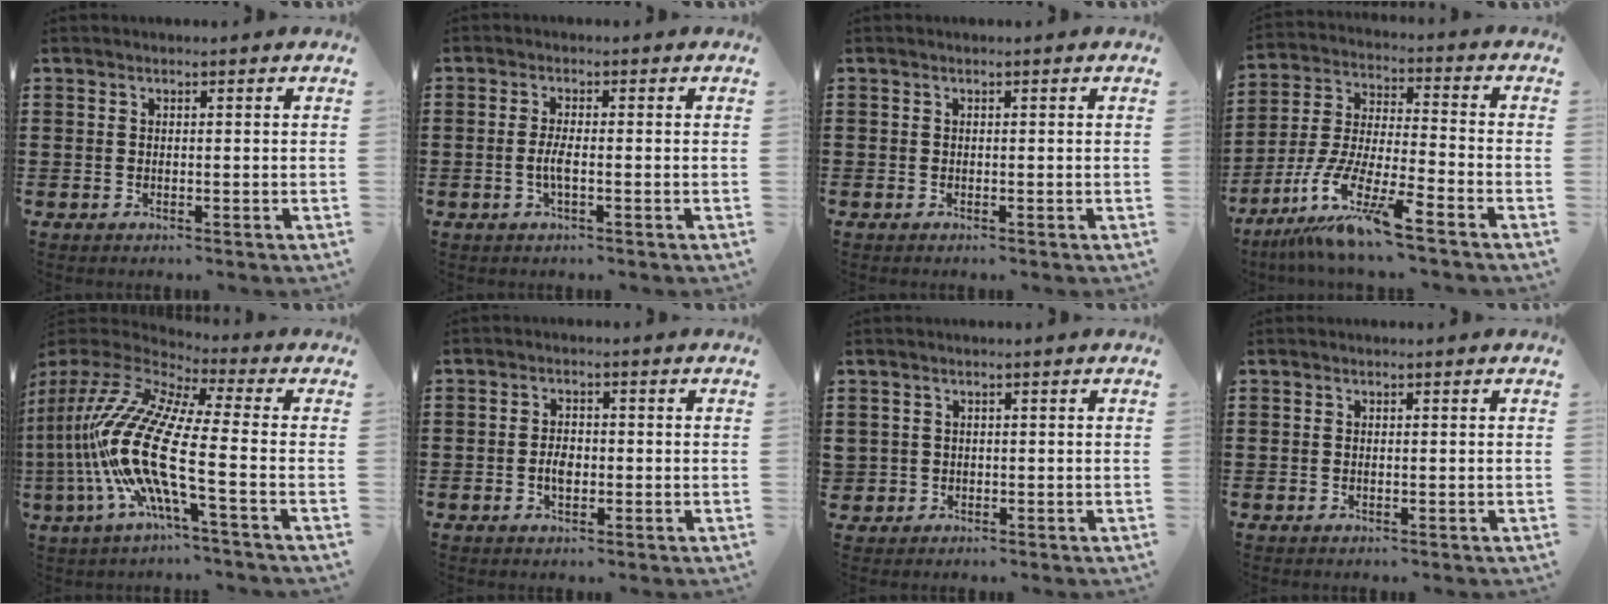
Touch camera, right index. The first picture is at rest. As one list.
[{"total": 2.8, "force": [-0.7, 0.4, 2.7], "torque": [-0.062, -0.007, -0.017]}, {"total": 0.0}, {"total": 11.4, "force": [-8.8, 0.4, 7.3], "torque": [-0.171, -0.010, -0.180]}, {"total": 15.0, "force": [-6.0, 3.3, 13.4], "torque": [-0.330, -0.028, -0.134]}, {"total": 2.8, "force": [-0.5, 1.6, 2.2], "torque": [-0.043, 0.002, -0.010]}, {"total": 0.9, "force": [-0.1, 0.9, 0.0], "torque": [-0.003, 0.003, -0.004]}, {"total": 0.0}]